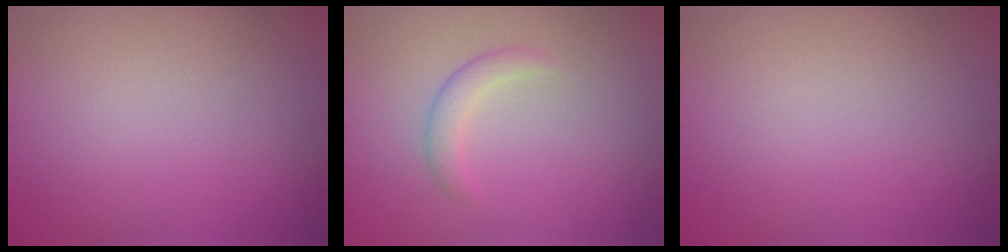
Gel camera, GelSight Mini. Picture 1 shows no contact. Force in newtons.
{"total": 1.6, "press": 1.6, "slide": 0.1}
{"total": 0.0}